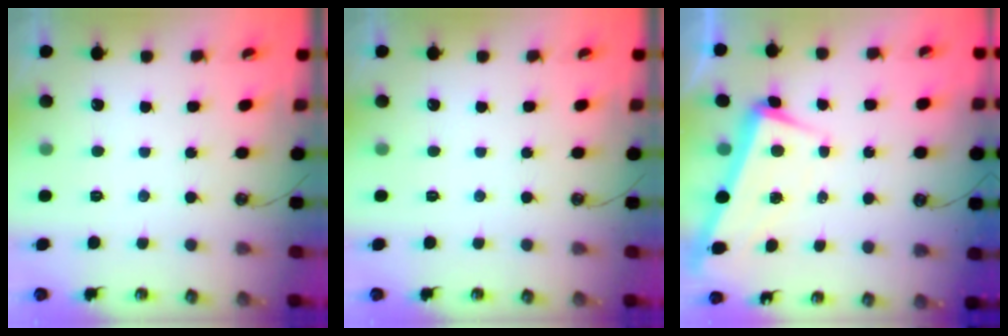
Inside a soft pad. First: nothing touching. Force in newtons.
{"total": 0.0}
{"total": 2.8, "press": 2.3, "slide": 1.7}